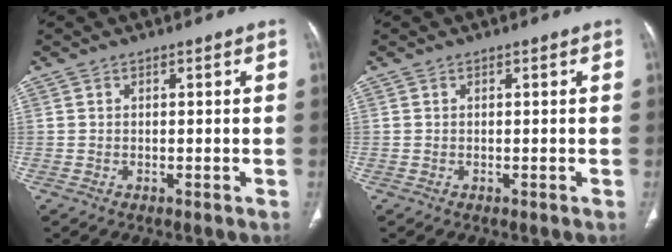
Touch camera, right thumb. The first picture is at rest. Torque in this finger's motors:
{"motor_torque": [-0.15, 0.15, -0.11, 0.11, 0.01]}